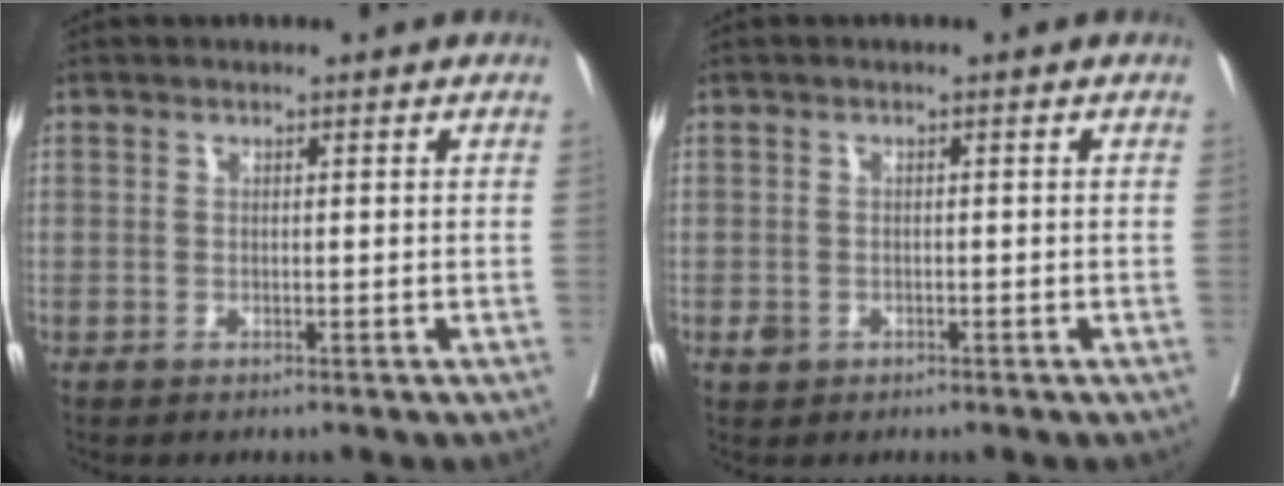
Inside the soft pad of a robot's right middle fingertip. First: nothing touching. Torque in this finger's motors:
{"motor_torque": [0.23, -0.17, 0.03, 0.02]}